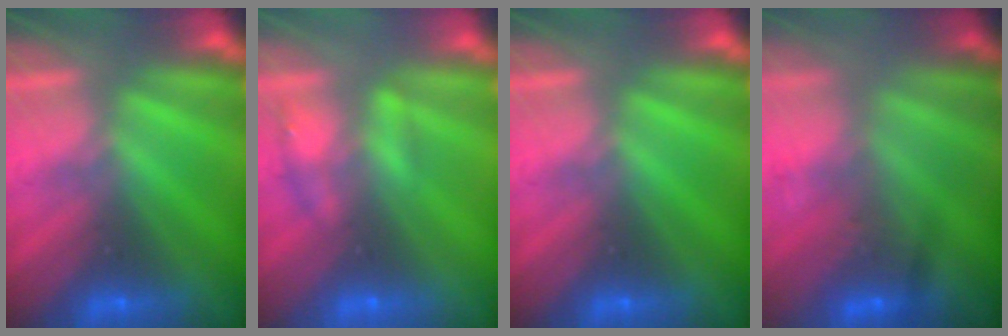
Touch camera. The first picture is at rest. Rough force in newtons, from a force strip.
{"total": 2.2}
{"total": 0.0}
{"total": 2.9}